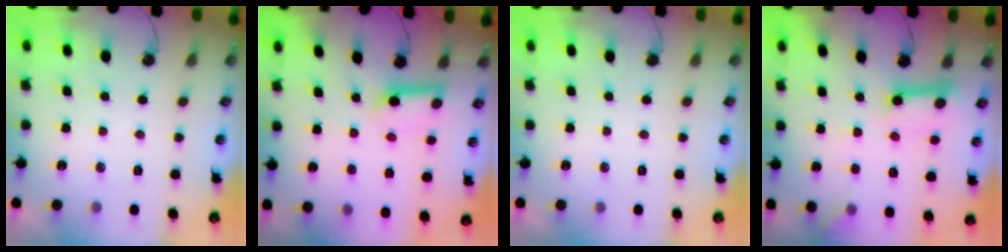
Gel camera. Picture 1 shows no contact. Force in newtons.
{"total": 10.2, "press": 10.2, "slide": 1.2}
{"total": 0.0}
{"total": 10.8, "press": 10.7, "slide": 0.9}